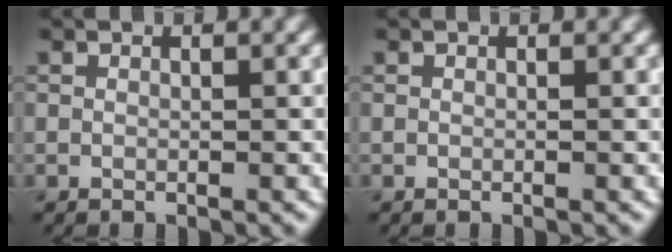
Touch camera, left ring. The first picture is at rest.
{"total": 0.0}